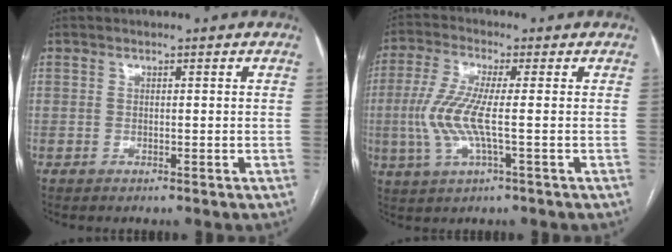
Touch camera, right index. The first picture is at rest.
{"total": 8.3, "force": [-0.9, 1.1, 8.1], "torque": [-0.189, -0.002, -0.024]}